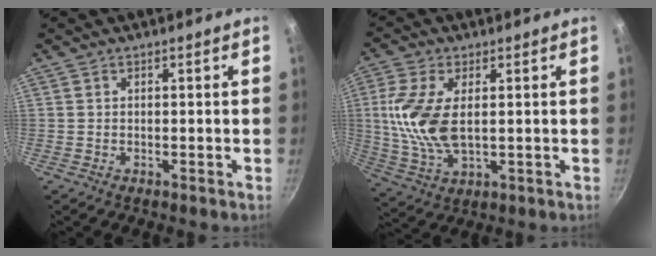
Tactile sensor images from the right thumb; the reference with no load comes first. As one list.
[{"total": 12.2, "force": [1.4, 6.3, 10.4], "torque": [-0.211, -0.005, 0.030]}]